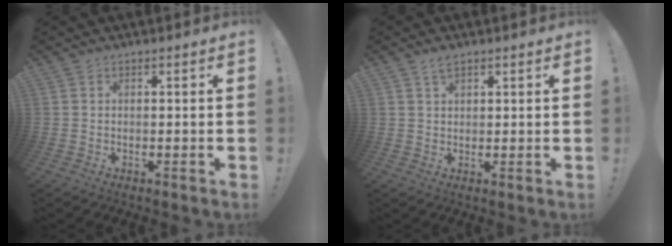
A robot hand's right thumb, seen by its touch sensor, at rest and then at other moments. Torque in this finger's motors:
{"motor_torque": [0.04, -0.07, -0.13, 0.17, -0.03]}